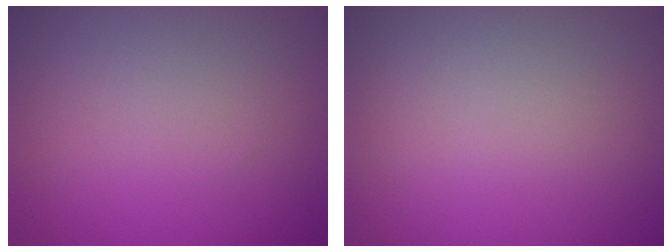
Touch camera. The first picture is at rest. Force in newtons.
{"total": 0.0}